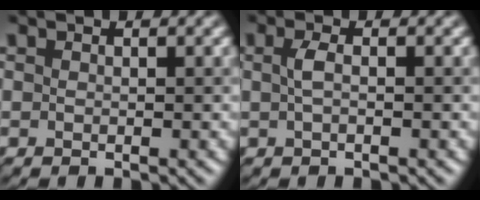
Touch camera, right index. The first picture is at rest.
{"total": 1.1, "force": [0.1, 0.2, 1.1], "torque": [-0.025, 0.009, 0.003]}